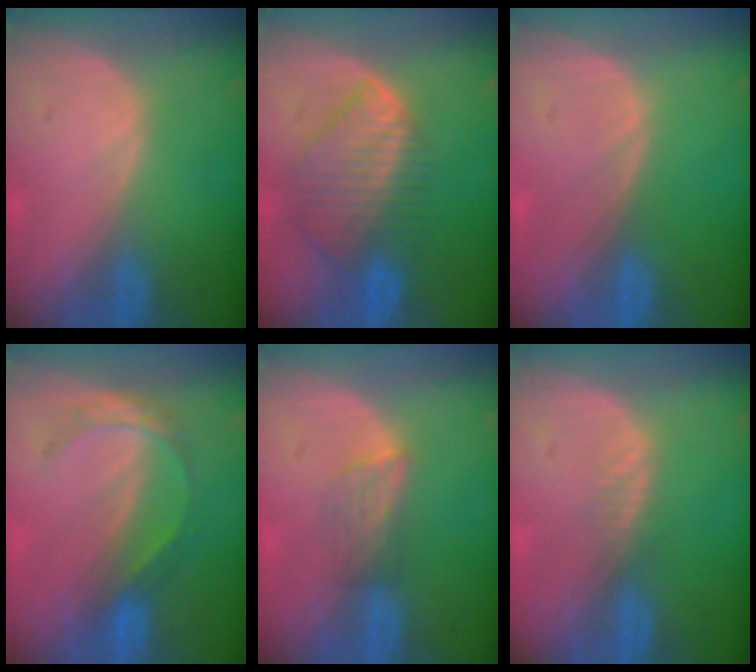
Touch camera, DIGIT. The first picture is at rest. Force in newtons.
{"total": 8.4, "press": 7.6, "slide": 3.6}
{"total": 0.0}
{"total": 4.4, "press": 4.1, "slide": 1.4}
{"total": 3.2, "press": 2.9, "slide": 1.4}
{"total": 1.4, "press": 1.3, "slide": 0.2}